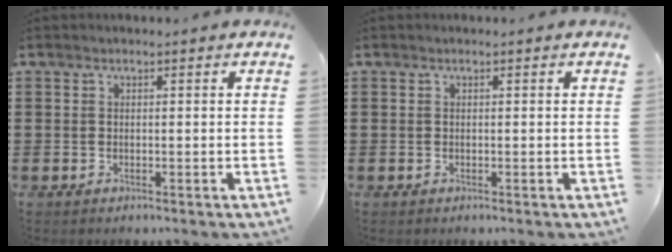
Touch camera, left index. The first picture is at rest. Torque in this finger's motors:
{"motor_torque": [0.00, 0.00, -0.02, 0.01]}